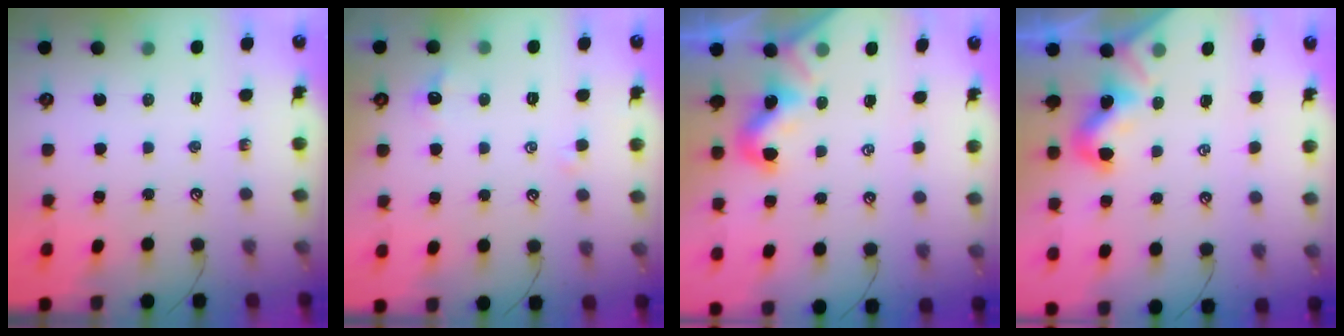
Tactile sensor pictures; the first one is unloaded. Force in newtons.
{"total": 0.8, "press": 0.5, "slide": 0.7}
{"total": 1.8, "press": 1.8, "slide": 0.5}
{"total": 1.9, "press": 1.9, "slide": 0.4}